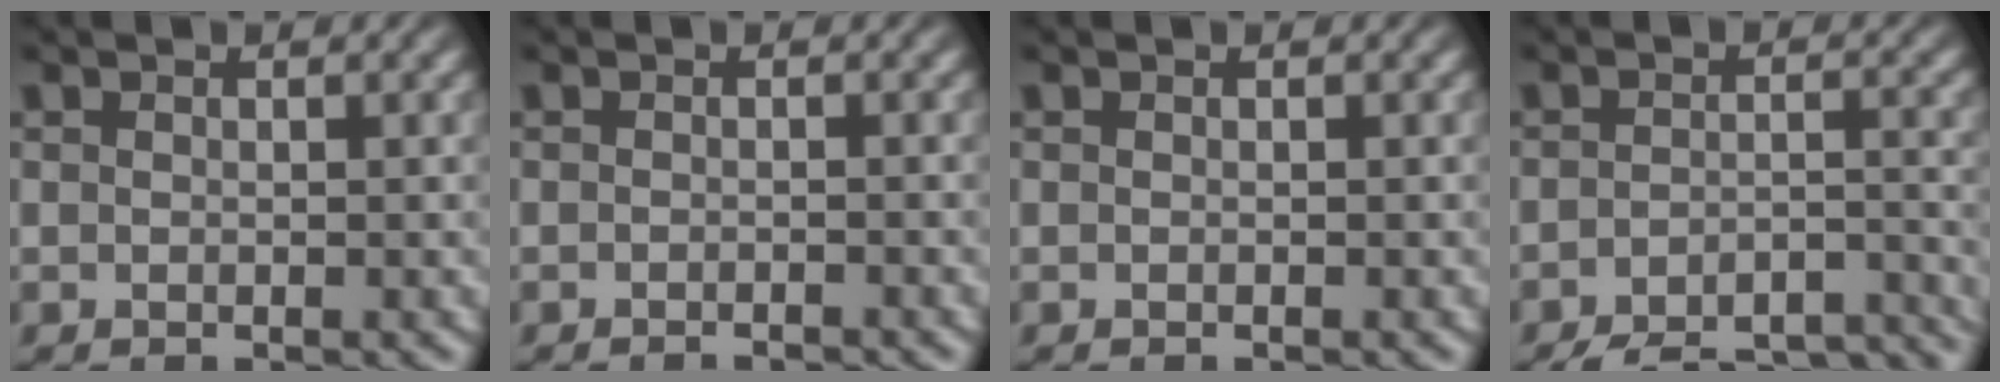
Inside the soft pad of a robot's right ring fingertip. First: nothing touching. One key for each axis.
{"total": 1.5, "fx": -1.5, "fy": -0.1, "fz": 0.0, "tx": 0.005, "ty": -0.005, "tz": -0.024}
{"total": 0.0}
{"total": 10.2, "fx": -9.1, "fy": 2.9, "fz": 3.5, "tx": -0.023, "ty": -0.017, "tz": -0.137}